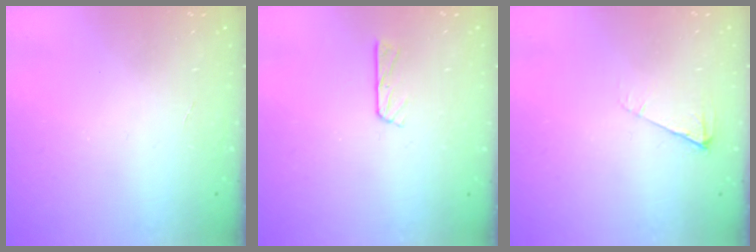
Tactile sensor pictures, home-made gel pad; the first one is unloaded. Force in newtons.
{"total": 3.7, "press": 3.6, "slide": 0.3}
{"total": 4.9, "press": 4.8, "slide": 0.9}